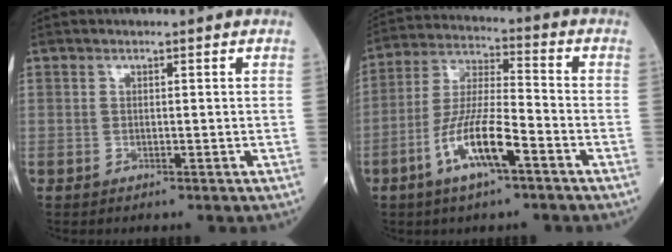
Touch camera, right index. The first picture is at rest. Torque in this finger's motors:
{"motor_torque": [1.45, -0.69, 0.74, 0.21]}